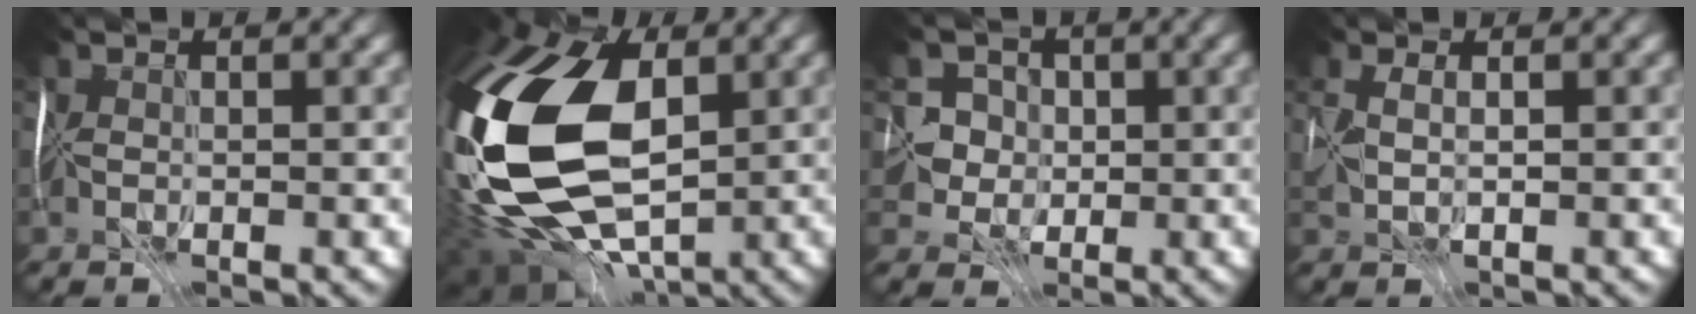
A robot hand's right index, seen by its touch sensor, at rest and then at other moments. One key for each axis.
{"total": 16.4, "fx": 0.0, "fy": 10.3, "fz": 12.8, "tx": -0.279, "ty": -0.017, "tz": 0.003}
{"total": 2.9, "fx": 0.6, "fy": 2.9, "fz": 0.2, "tx": 0.030, "ty": 0.024, "tz": -0.006}
{"total": 1.2, "fx": 1.1, "fy": 0.4, "fz": 0.4, "tx": 0.001, "ty": 0.016, "tz": 0.026}